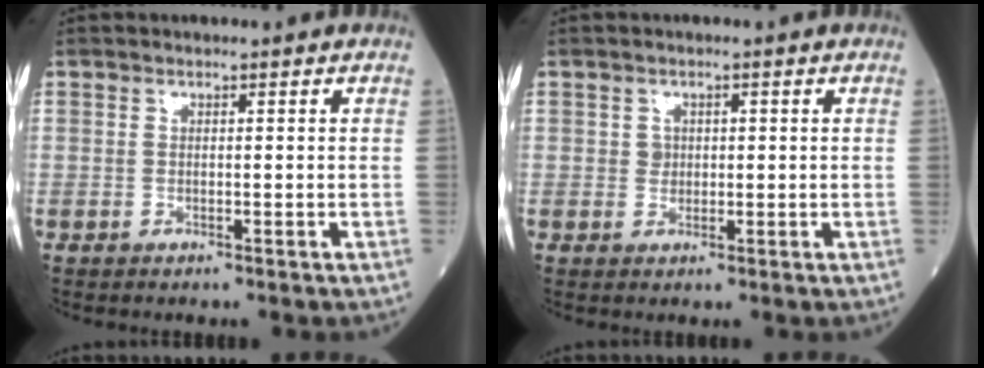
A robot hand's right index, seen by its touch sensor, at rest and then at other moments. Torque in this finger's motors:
{"motor_torque": [-0.11, 0.06, -0.02, 0.01]}